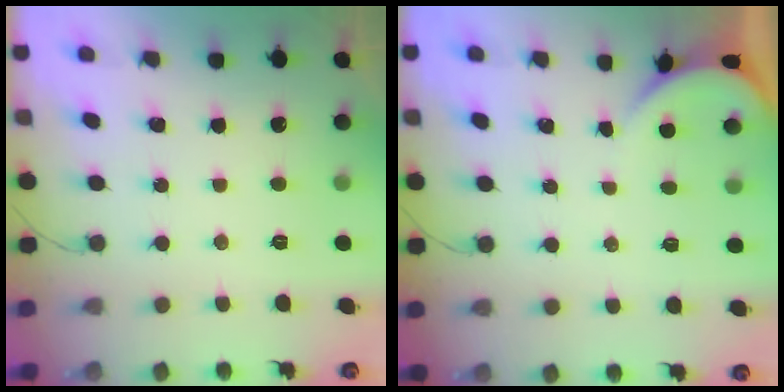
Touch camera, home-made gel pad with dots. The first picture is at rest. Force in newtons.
{"total": 0.0}